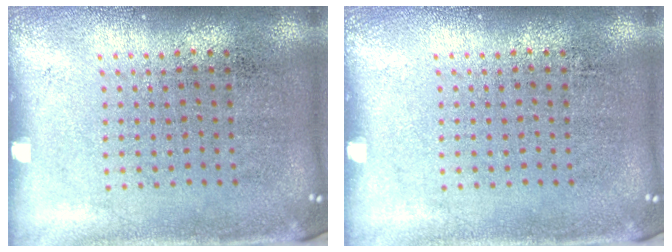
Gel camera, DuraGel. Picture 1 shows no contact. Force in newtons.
{"total": 0.0}